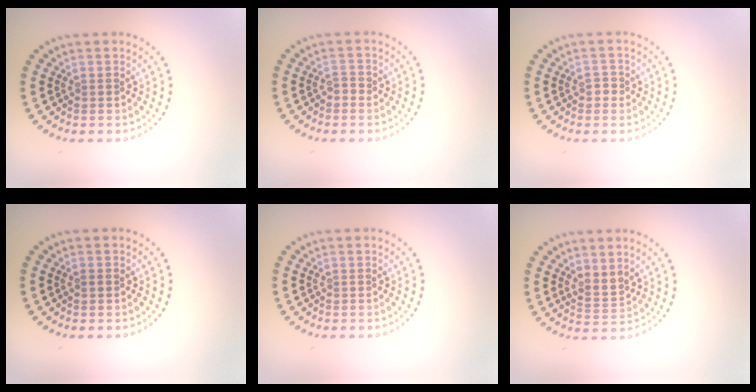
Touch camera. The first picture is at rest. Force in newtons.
{"total": 0.9, "press": 0.8, "slide": 0.3}
{"total": 1.1, "press": 1.0, "slide": 0.4}
{"total": 0.7, "press": 0.7, "slide": 0.2}
{"total": 0.0}
{"total": 2.0, "press": 1.4, "slide": 1.3}